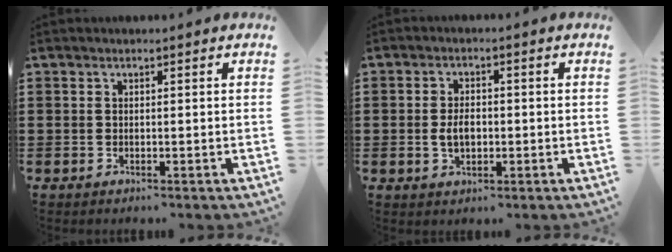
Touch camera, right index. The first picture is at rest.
{"total": 3.3, "force": [-0.3, 2.0, 2.6], "torque": [-0.043, 0.002, -0.009]}